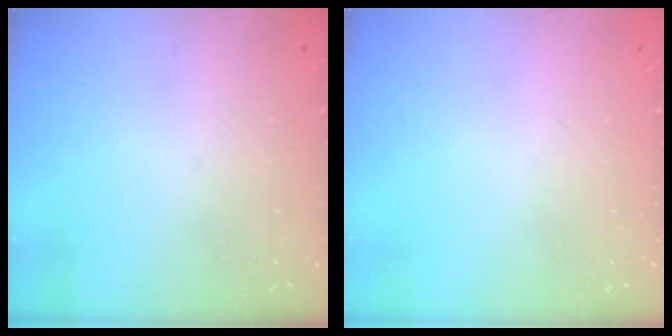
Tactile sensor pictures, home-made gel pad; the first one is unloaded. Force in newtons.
{"total": 0.0}